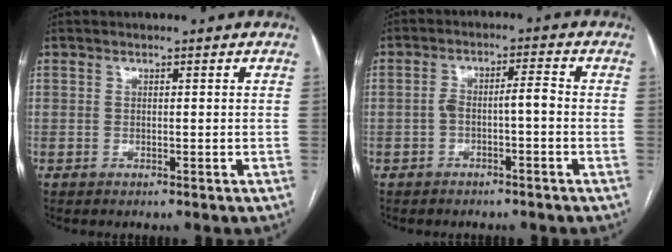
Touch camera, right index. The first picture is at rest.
{"total": 3.9, "force": [-1.1, 0.7, 3.6], "torque": [-0.067, 0.020, -0.014]}